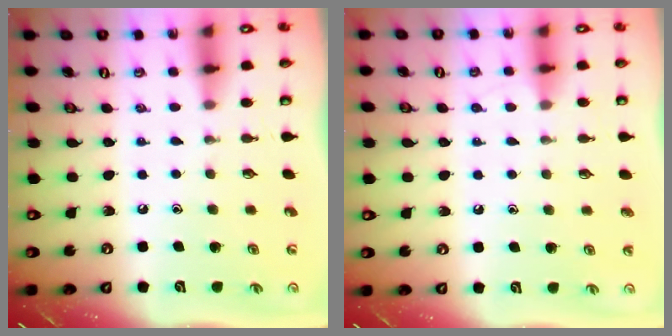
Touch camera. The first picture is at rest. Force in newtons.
{"total": 2.4, "press": 2.4, "slide": 0.3}